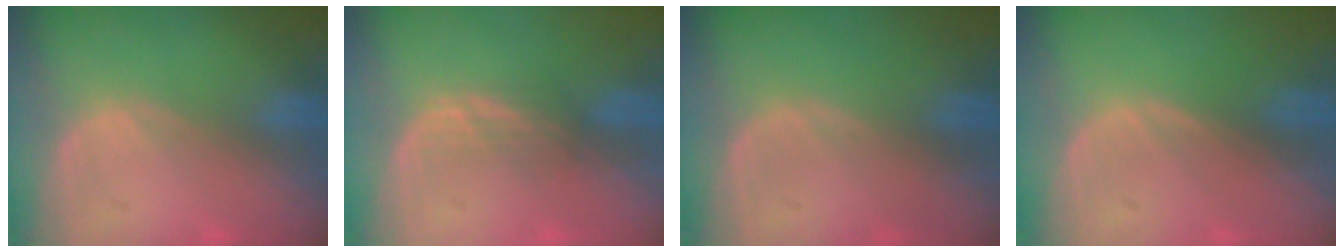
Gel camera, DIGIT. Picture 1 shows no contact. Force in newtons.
{"total": 2.3, "press": 2.2, "slide": 0.5}
{"total": 0.0}
{"total": 0.0}